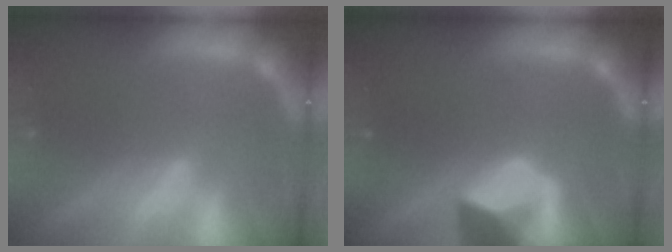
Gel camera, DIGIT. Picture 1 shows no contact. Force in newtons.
{"total": 4.4}